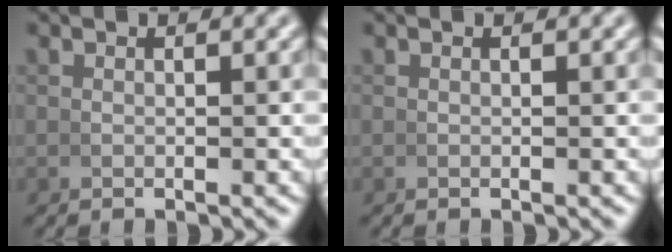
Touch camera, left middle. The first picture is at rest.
{"total": 0.0}